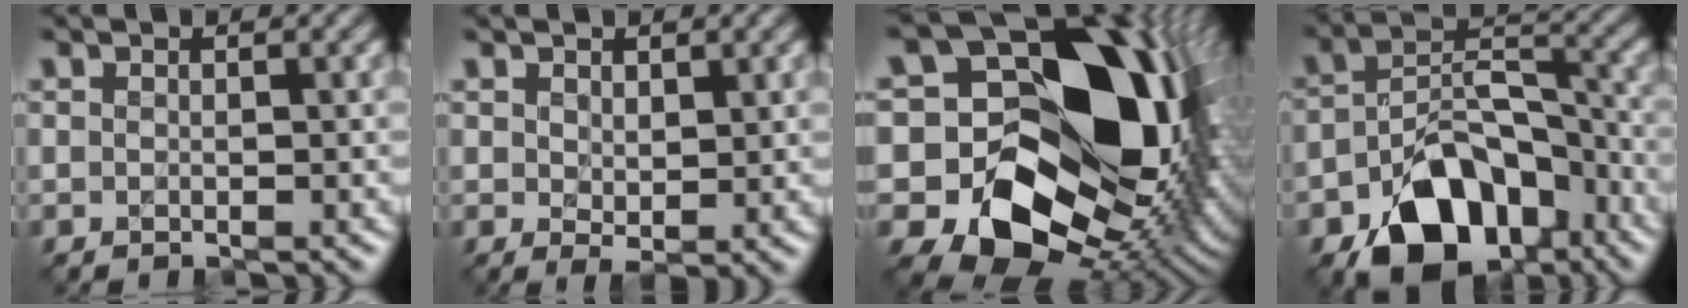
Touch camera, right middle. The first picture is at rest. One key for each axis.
{"total": 1.4, "fx": 0.9, "fy": 0.8, "fz": 0.8, "tx": -0.017, "ty": -0.005, "tz": 0.021}
{"total": 19.1, "fx": 1.2, "fy": 14.8, "fz": 12.1, "tx": -0.185, "ty": -0.017, "tz": 0.049}
{"total": 11.1, "fx": -6.4, "fy": 6.6, "fz": 6.1, "tx": -0.104, "ty": -0.007, "tz": -0.109}